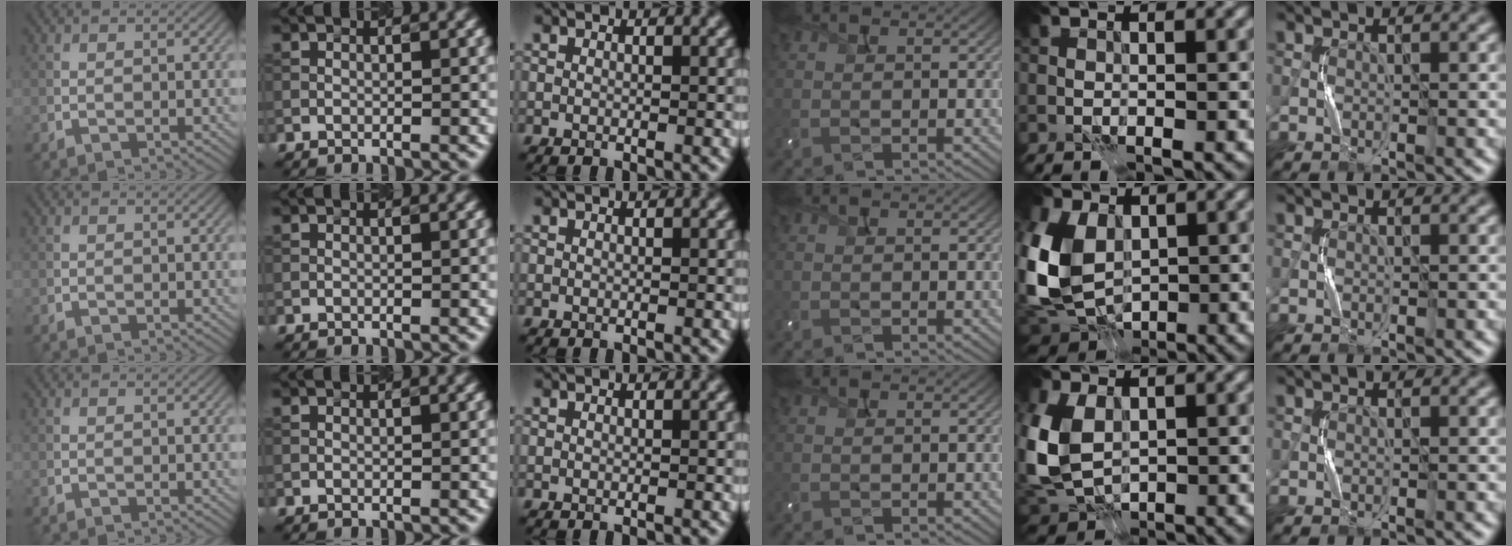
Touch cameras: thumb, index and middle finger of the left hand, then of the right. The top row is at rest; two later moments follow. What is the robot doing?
{"motion": "press", "object": "camera"}